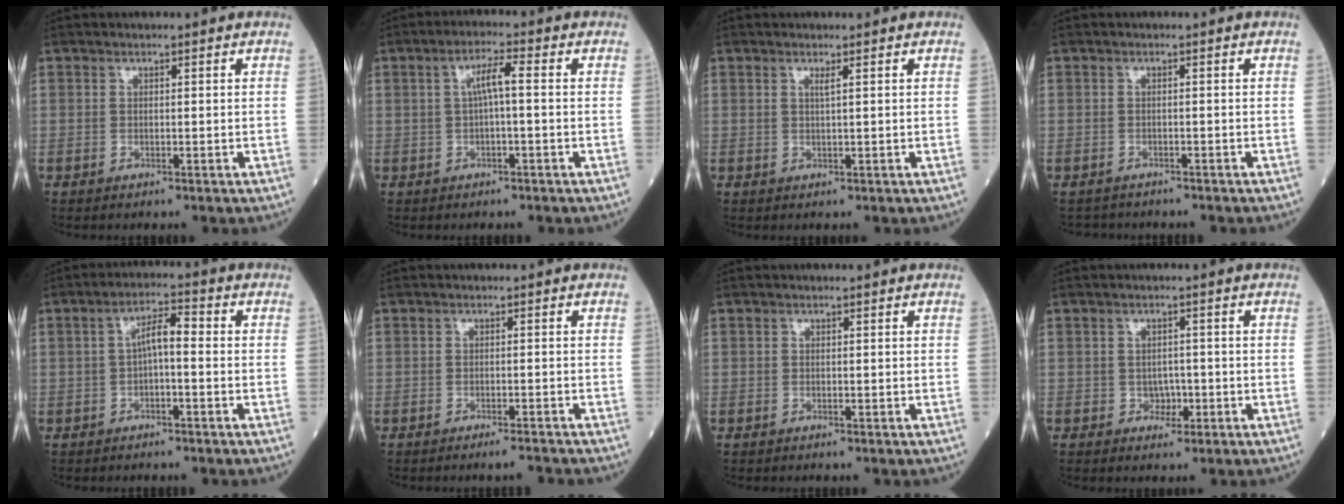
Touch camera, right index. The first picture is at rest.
{"total": 3.8, "force": [0.3, 0.3, 3.8], "torque": [-0.069, 0.013, 0.006]}
{"total": 0.9, "force": [0.5, -0.2, 0.8], "torque": [-0.021, -0.004, 0.009]}
{"total": 2.3, "force": [-2.2, 0.8, -0.3], "torque": [0.001, -0.003, -0.035]}
{"total": 4.2, "force": [-0.3, 1.0, 4.0], "torque": [-0.067, 0.017, -0.007]}
{"total": 2.6, "force": [-2.5, -0.3, 0.8], "torque": [-0.010, -0.004, -0.035]}
{"total": 0.0}
{"total": 2.1, "force": [-0.6, 1.6, 1.2], "torque": [-0.011, 0.005, -0.007]}